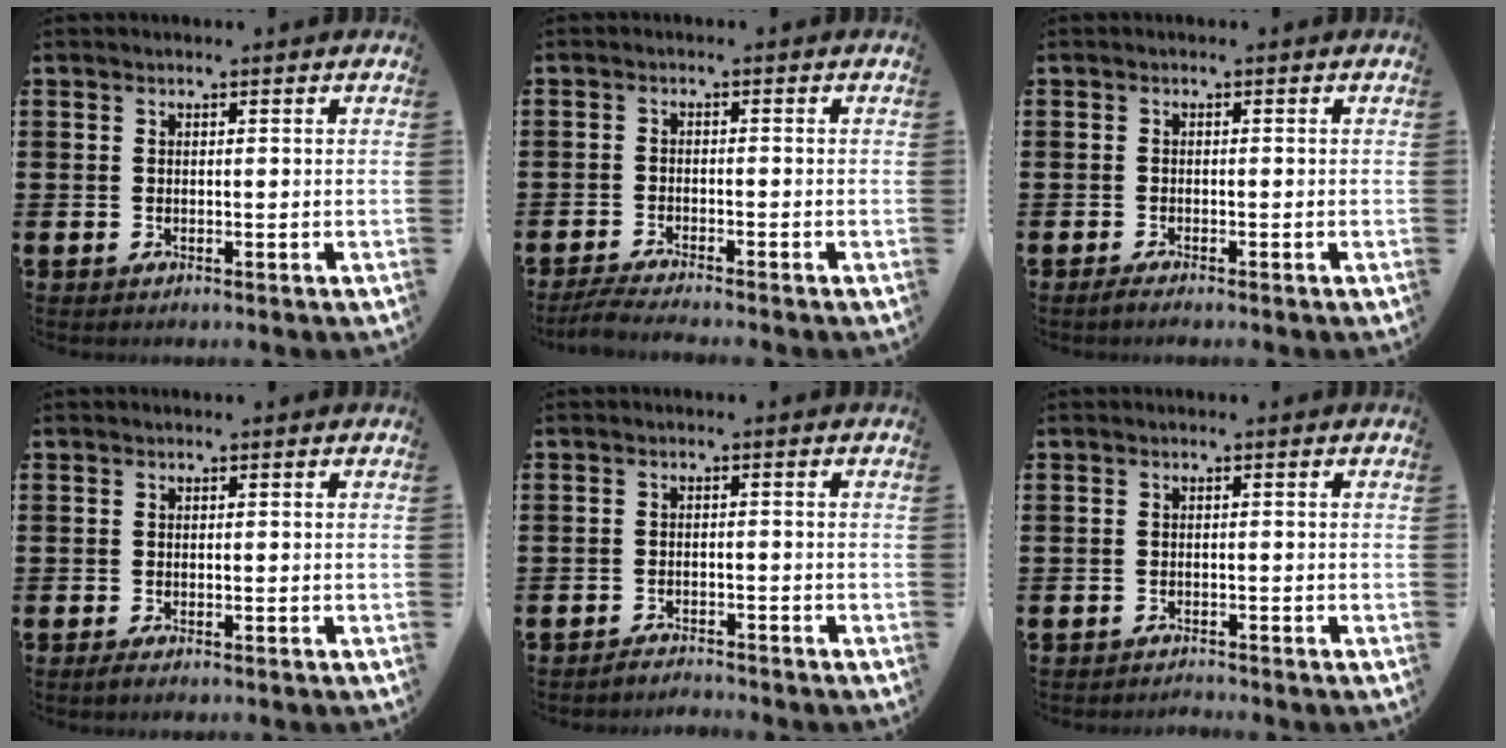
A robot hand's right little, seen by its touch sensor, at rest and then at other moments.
{"total": 2.1, "force": [-1.9, 0.0, 1.0], "torque": [-0.016, 0.003, -0.035]}
{"total": 0.9, "force": [-0.7, 0.0, 0.7], "torque": [-0.011, -0.003, -0.013]}
{"total": 0.8, "force": [-0.4, 0.2, 0.6], "torque": [-0.012, -0.001, -0.008]}
{"total": 1.8, "force": [-1.8, 0.0, -0.1], "torque": [-0.003, 0.005, -0.039]}
{"total": 1.0, "force": [-1.0, 0.0, -0.1], "torque": [-0.001, 0.002, -0.022]}